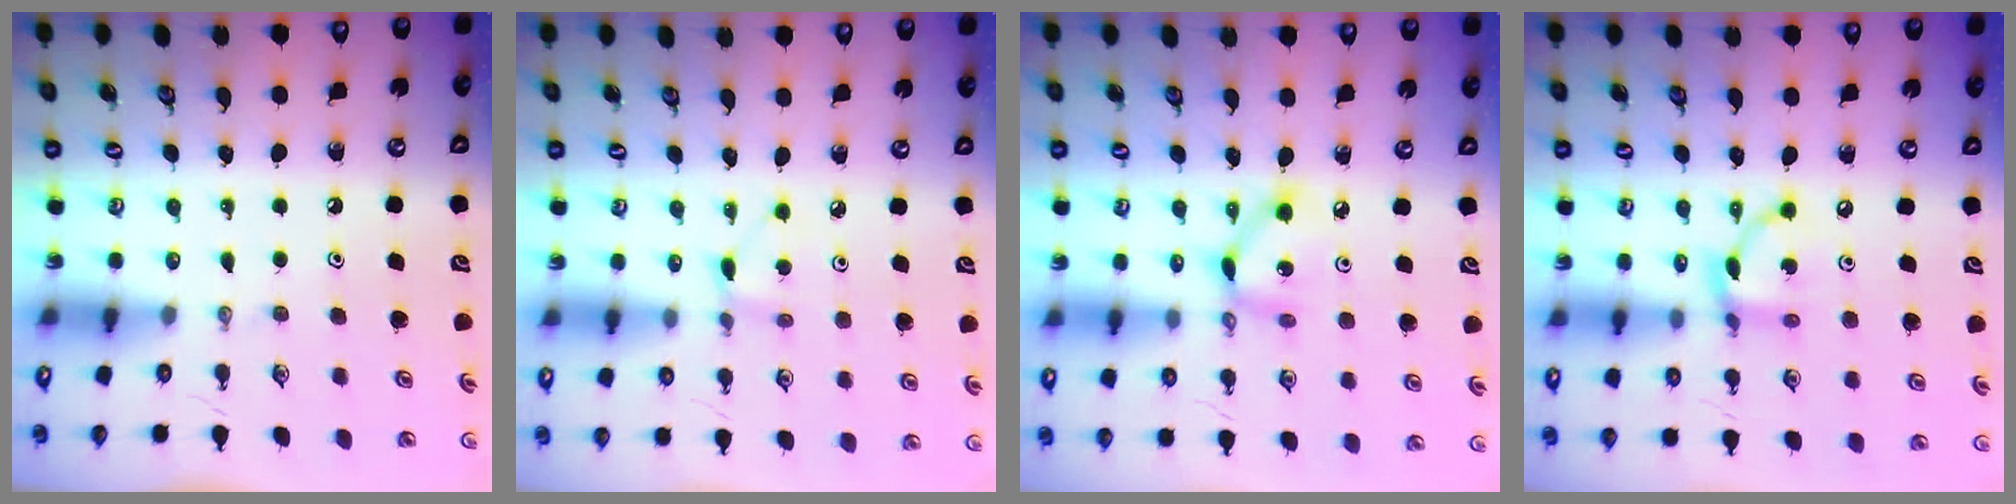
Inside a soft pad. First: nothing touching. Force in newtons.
{"total": 2.9, "press": 2.9, "slide": 0.4}
{"total": 7.3, "press": 7.3, "slide": 0.4}
{"total": 9.3, "press": 9.3, "slide": 0.5}